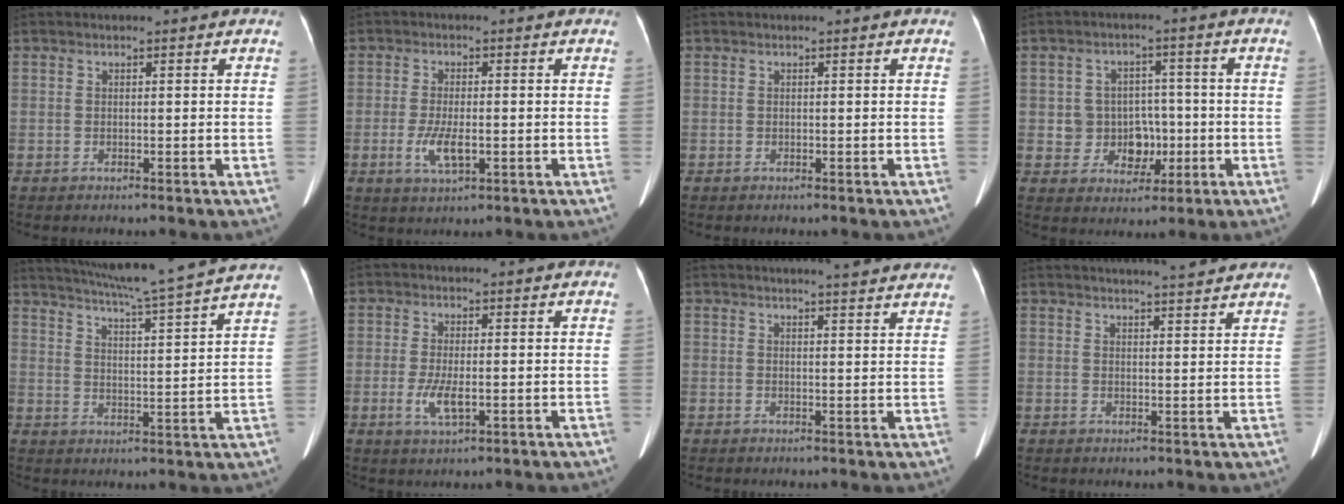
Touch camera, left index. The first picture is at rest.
{"total": 4.6, "force": [-1.2, 1.4, 4.2], "torque": [-0.092, -0.007, -0.019]}
{"total": 0.0}
{"total": 6.2, "force": [-0.9, 5.7, 2.1], "torque": [-0.028, 0.018, -0.008]}
{"total": 19.1, "force": [17.0, -1.6, 8.6], "torque": [-0.152, -0.019, 0.229]}
{"total": 4.0, "force": [-0.9, 1.2, 3.7], "torque": [-0.083, -0.007, -0.013]}
{"total": 10.0, "force": [9.1, 0.8, 4.2], "torque": [-0.045, 0.007, 0.089]}
{"total": 10.5, "force": [9.6, 0.7, 4.0], "torque": [-0.054, 0.012, 0.112]}